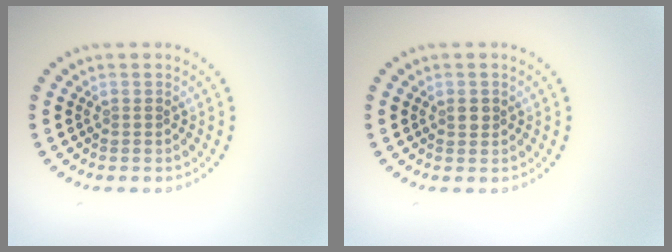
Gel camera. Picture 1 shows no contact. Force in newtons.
{"total": 1.0, "press": 0.9, "slide": 0.3}